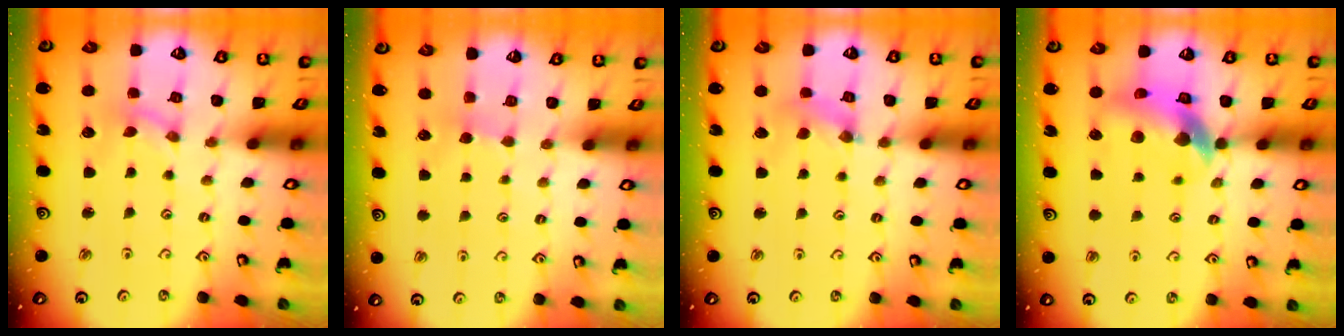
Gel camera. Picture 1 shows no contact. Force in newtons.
{"total": 2.9, "press": 2.9, "slide": 0.5}
{"total": 1.8, "press": 1.8, "slide": 0.3}
{"total": 10.4, "press": 10.3, "slide": 1.5}